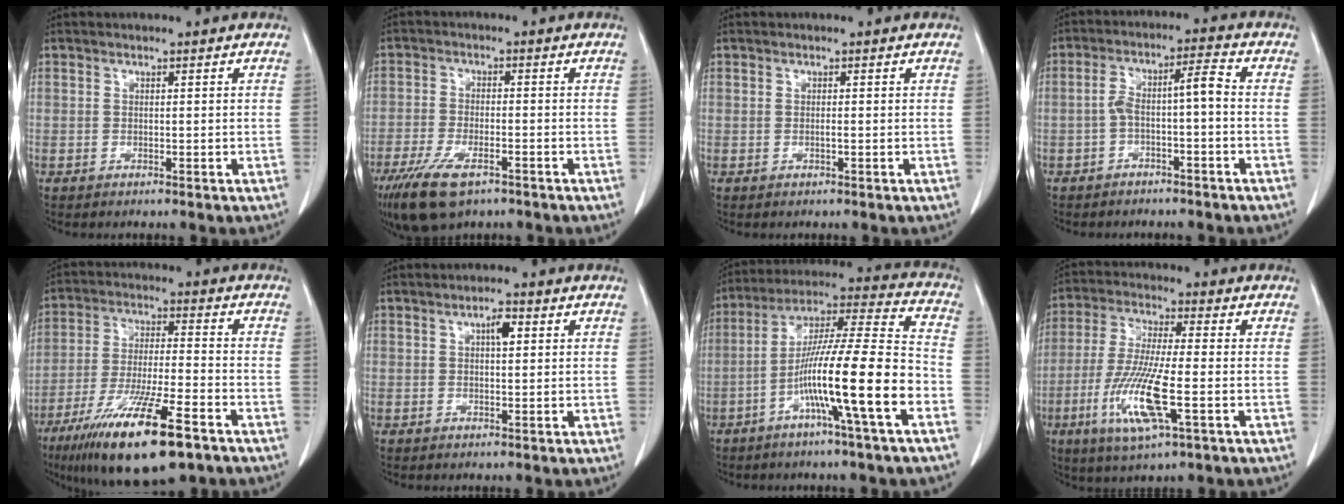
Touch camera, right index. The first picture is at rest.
{"total": 9.8, "force": [-6.4, 3.4, 6.6], "torque": [-0.125, -0.018, -0.110]}
{"total": 0.0}
{"total": 5.5, "force": [-1.3, 0.9, 5.3], "torque": [-0.100, 0.035, -0.017]}
{"total": 17.2, "force": [-10.6, 2.4, 13.3], "torque": [-0.241, -0.040, -0.186]}
{"total": 2.4, "force": [0.8, 0.8, 2.1], "torque": [-0.037, 0.004, 0.012]}
{"total": 17.0, "force": [-6.1, -0.4, 15.9], "torque": [-0.274, 0.006, -0.109]}
{"total": 12.3, "force": [-3.8, 1.5, 11.5], "torque": [-0.238, -0.019, -0.071]}